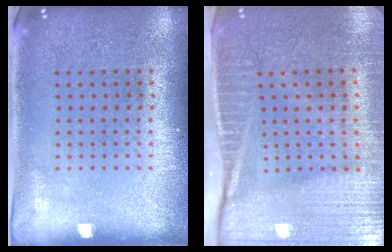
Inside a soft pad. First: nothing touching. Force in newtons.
{"total": 4.2, "press": 3.7, "slide": 2.0}